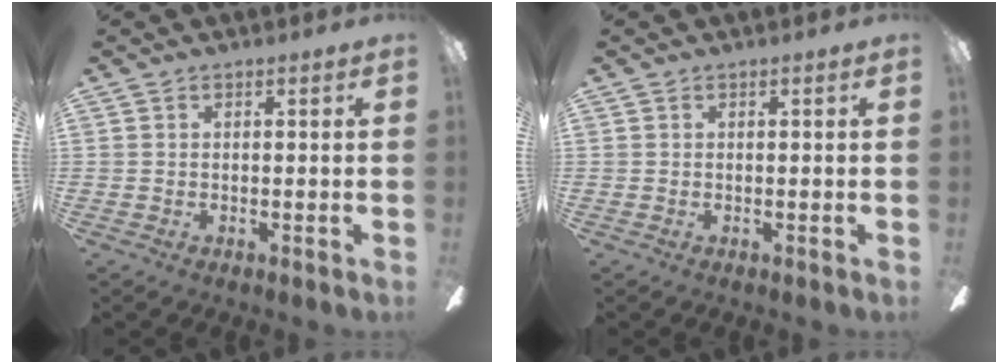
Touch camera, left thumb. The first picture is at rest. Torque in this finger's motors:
{"motor_torque": [0.00, 0.00, 0.02, -0.02, 0.00]}